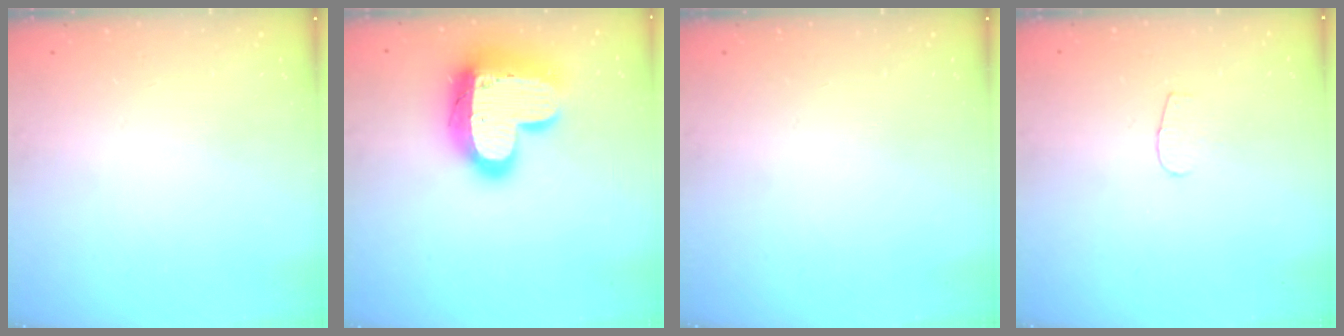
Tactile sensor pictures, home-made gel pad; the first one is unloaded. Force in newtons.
{"total": 20.4, "press": 20.3, "slide": 1.6}
{"total": 0.0}
{"total": 2.8, "press": 2.8, "slide": 0.2}